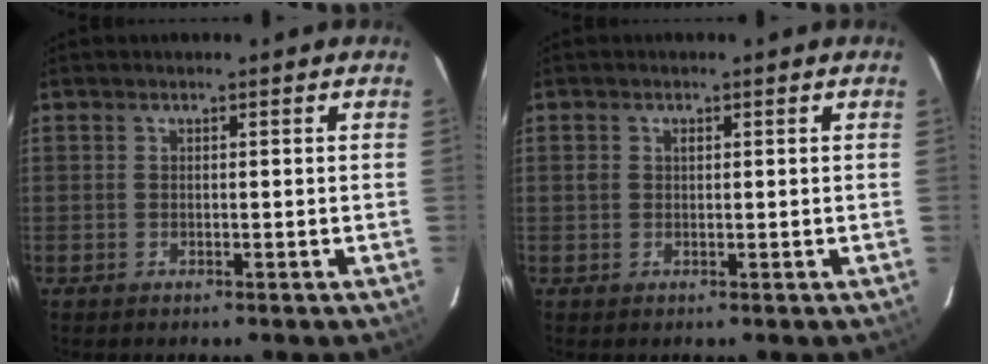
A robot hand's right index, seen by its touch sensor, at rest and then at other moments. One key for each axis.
{"total": 0.8, "fx": 0.3, "fy": 0.7, "fz": 0.2, "tx": -0.003, "ty": 0.003, "tz": 0.005}